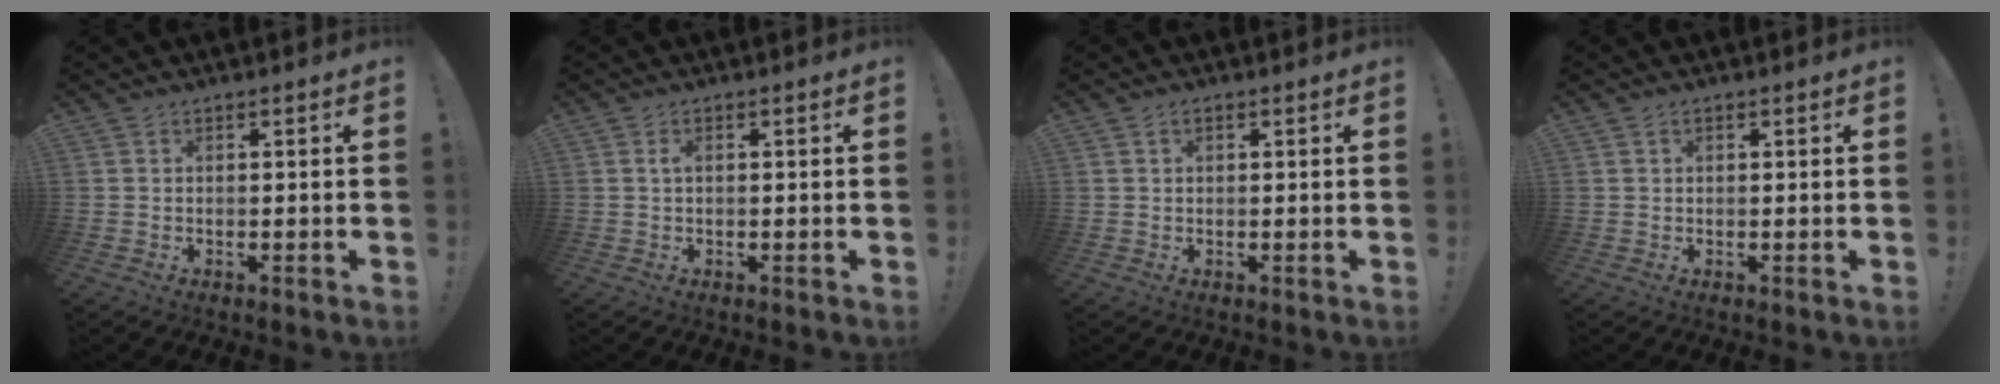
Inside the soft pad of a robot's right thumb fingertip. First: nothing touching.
{"total": 1.1, "force": [0.2, 0.5, 1.0], "torque": [-0.027, 0.007, 0.003]}
{"total": 1.1, "force": [0.5, 0.9, 0.5], "torque": [-0.008, 0.002, 0.008]}
{"total": 0.7, "force": [0.3, 0.5, 0.2], "torque": [-0.002, 0.002, 0.005]}